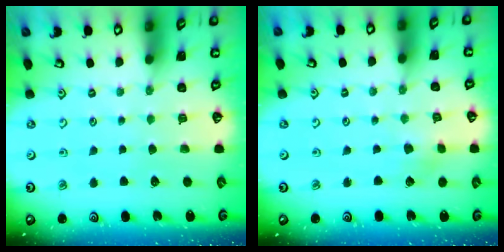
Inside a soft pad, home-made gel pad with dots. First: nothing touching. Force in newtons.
{"total": 2.6, "press": 2.6, "slide": 0.5}